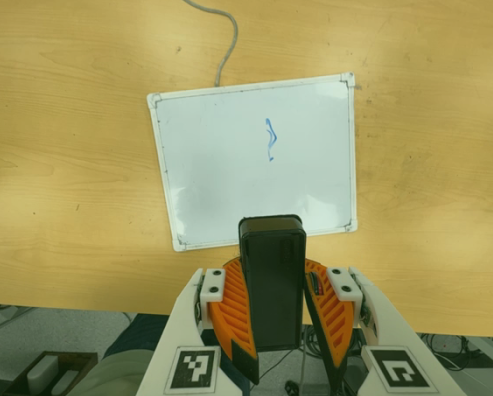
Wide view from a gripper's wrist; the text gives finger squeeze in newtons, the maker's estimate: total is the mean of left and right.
{"total": 9.6, "left": 9.9, "right": 9.3}